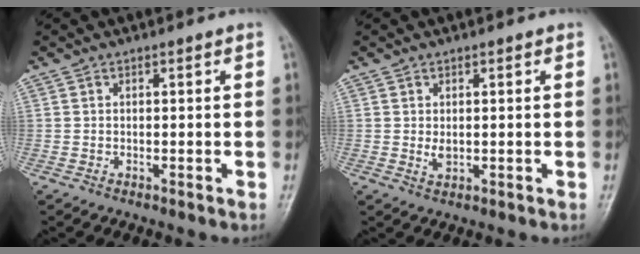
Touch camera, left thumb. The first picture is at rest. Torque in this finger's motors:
{"motor_torque": [-0.01, 0.06, 0.37, -0.11, 0.00]}